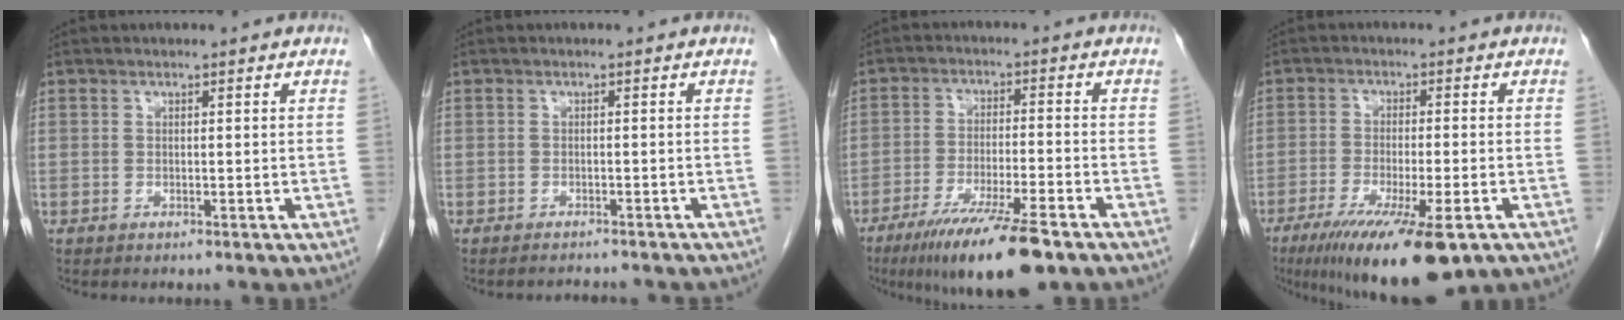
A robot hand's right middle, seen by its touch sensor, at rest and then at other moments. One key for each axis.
{"total": 4.2, "fx": -3.8, "fy": 0.7, "fz": 1.4, "tx": -0.016, "ty": -0.004, "tz": -0.045}
{"total": 12.9, "fx": -8.7, "fy": 1.4, "fz": 9.4, "tx": -0.159, "ty": -0.032, "tz": -0.144}
{"total": 14.7, "fx": -9.3, "fy": 2.3, "fz": 11.1, "tx": -0.169, "ty": -0.036, "tz": -0.144}